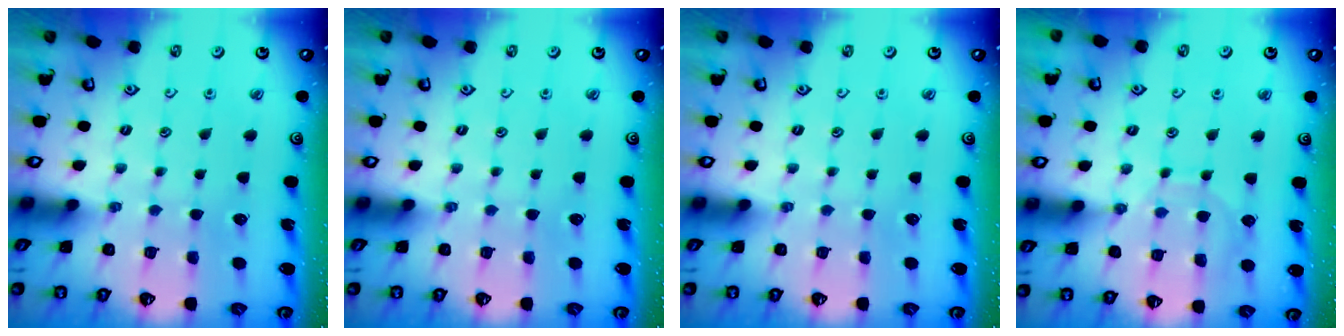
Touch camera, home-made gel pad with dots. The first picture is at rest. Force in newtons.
{"total": 0.0}
{"total": 0.0}
{"total": 8.3, "press": 8.2, "slide": 0.8}